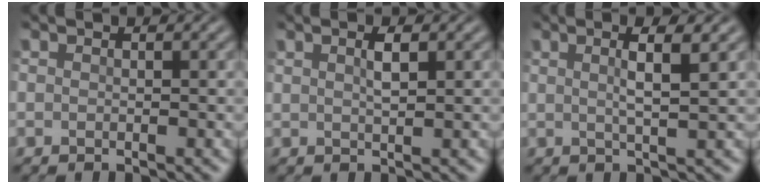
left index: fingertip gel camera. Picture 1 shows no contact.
{"total": 1.6, "force": [0.6, 0.4, 1.4], "torque": [-0.028, 0.002, 0.011]}
{"total": 3.3, "force": [1.1, 0.6, 3.0], "torque": [-0.046, 0.003, 0.017]}